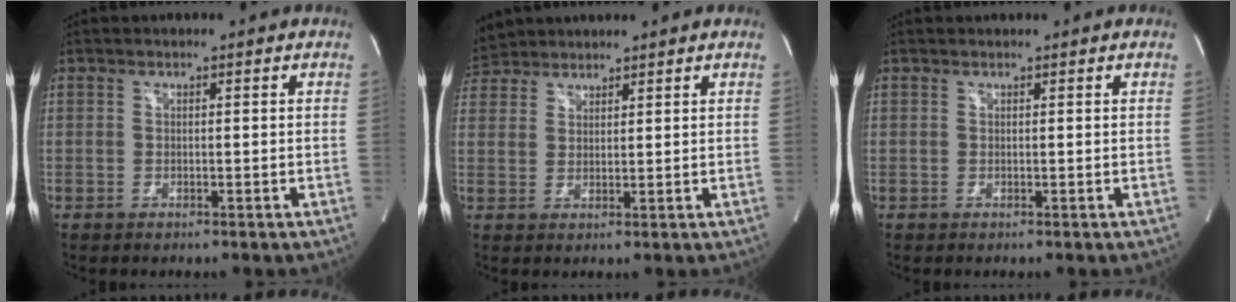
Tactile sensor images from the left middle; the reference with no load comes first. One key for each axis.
{"total": 5.3, "fx": 5.0, "fy": 1.8, "fz": 0.2, "tx": -0.011, "ty": 0.023, "tz": 0.100}
{"total": 0.6, "fx": 0.6, "fy": 0.1, "fz": 0.0, "tx": -0.005, "ty": 0.017, "tz": 0.014}